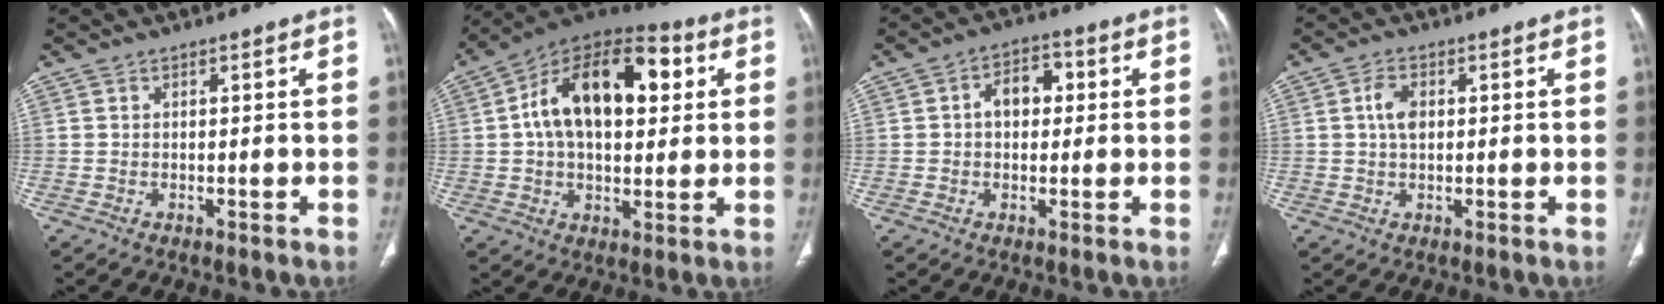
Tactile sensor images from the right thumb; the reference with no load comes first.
{"total": 21.5, "force": [4.5, 12.3, 17.0], "torque": [-0.249, 0.021, 0.063]}
{"total": 6.5, "force": [0.9, 4.5, 4.6], "torque": [-0.053, 0.018, 0.007]}
{"total": 4.0, "force": [0.7, 2.5, 3.0], "torque": [-0.059, 0.003, 0.012]}